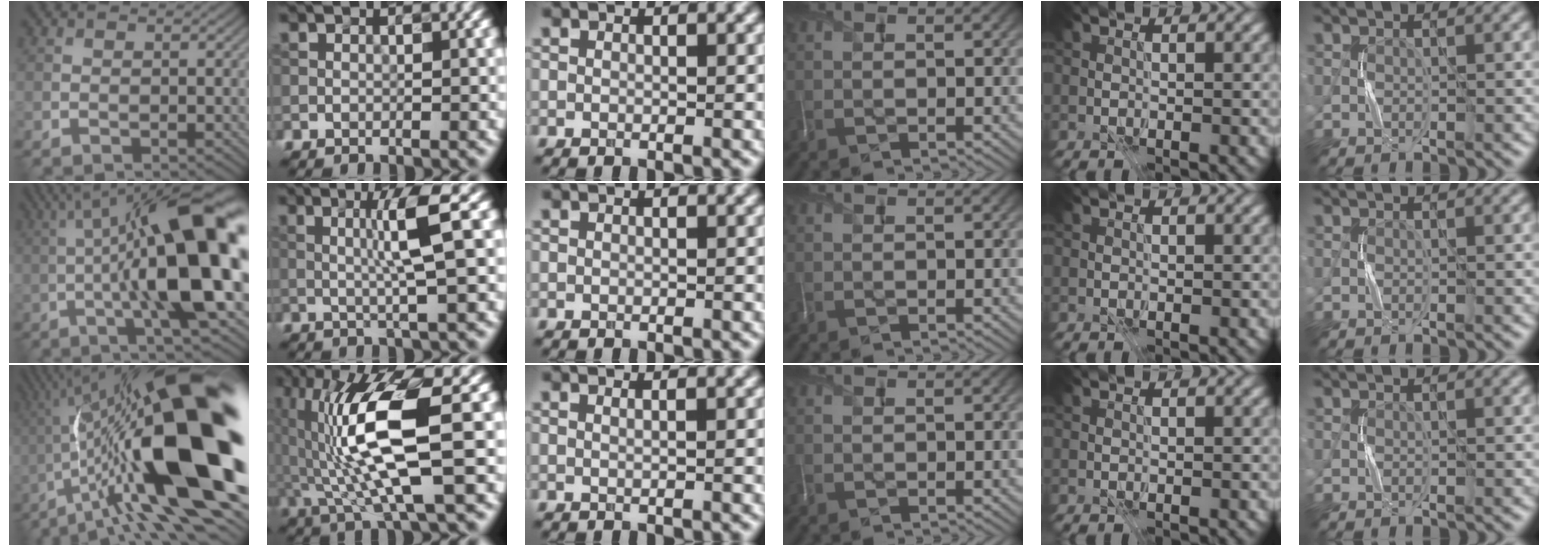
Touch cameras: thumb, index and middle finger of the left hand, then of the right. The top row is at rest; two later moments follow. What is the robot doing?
{"motion": "press", "object": "grip strengthener"}